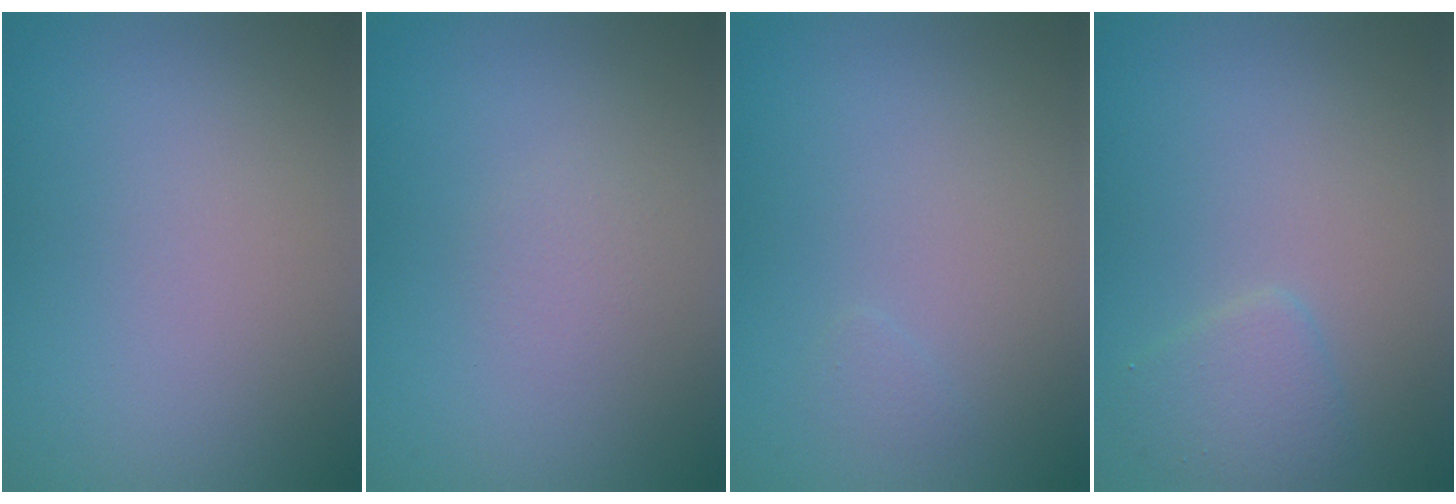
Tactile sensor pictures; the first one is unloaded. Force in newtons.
{"total": 0.9, "press": 0.9, "slide": 0.0}
{"total": 0.6, "press": 0.5, "slide": 0.1}
{"total": 2.0, "press": 2.0, "slide": 0.1}